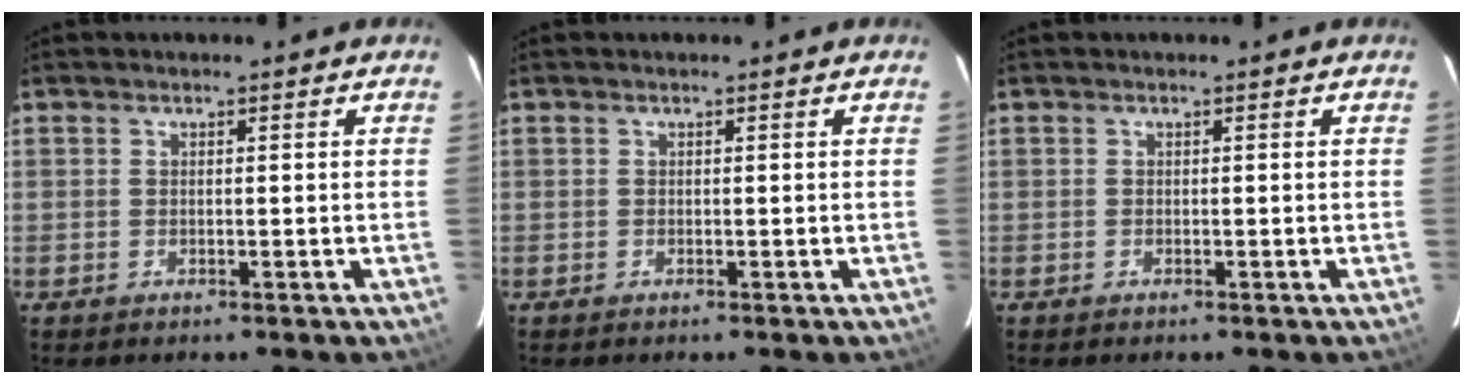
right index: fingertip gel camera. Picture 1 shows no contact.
{"total": 0.0}
{"total": 0.0}